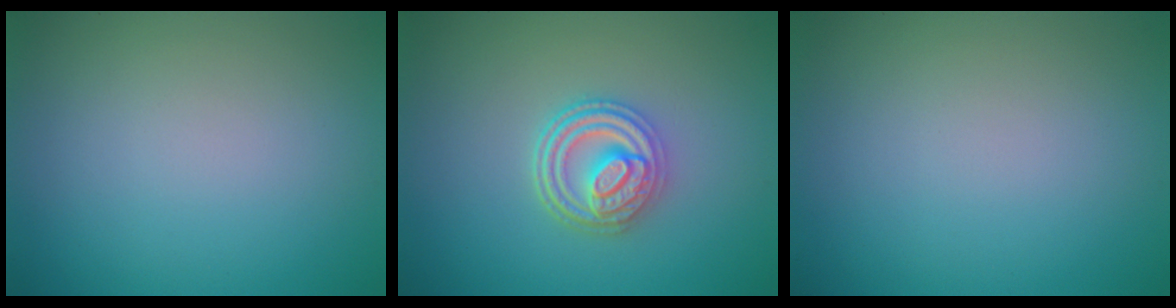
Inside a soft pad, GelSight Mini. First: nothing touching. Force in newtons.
{"total": 4.5, "press": 3.7, "slide": 2.6}
{"total": 0.0}